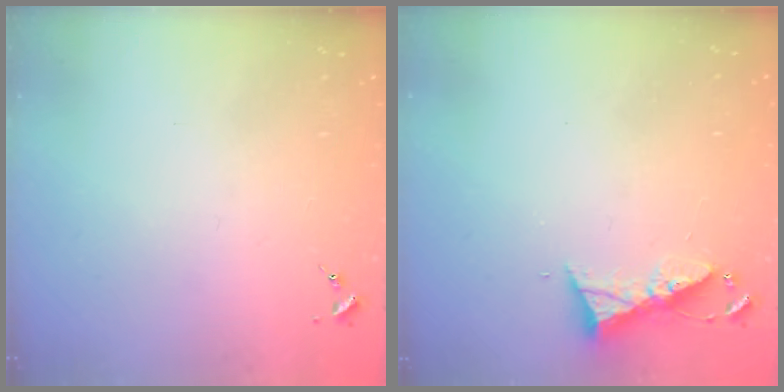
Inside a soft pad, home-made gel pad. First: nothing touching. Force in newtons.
{"total": 7.4, "press": 7.4, "slide": 0.4}